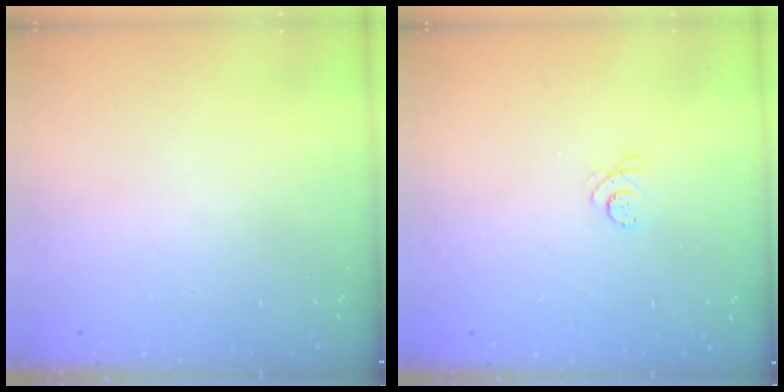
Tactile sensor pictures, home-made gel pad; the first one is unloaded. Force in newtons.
{"total": 2.6, "press": 2.6, "slide": 0.3}